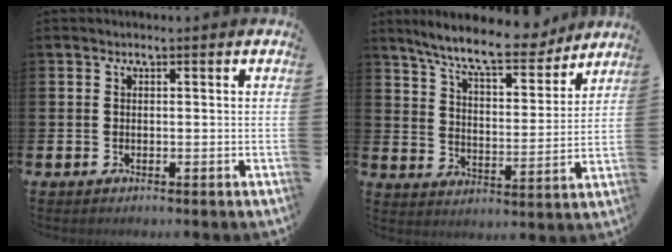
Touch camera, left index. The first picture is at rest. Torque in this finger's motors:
{"motor_torque": [1.04, -1.10, 0.96, 0.21]}